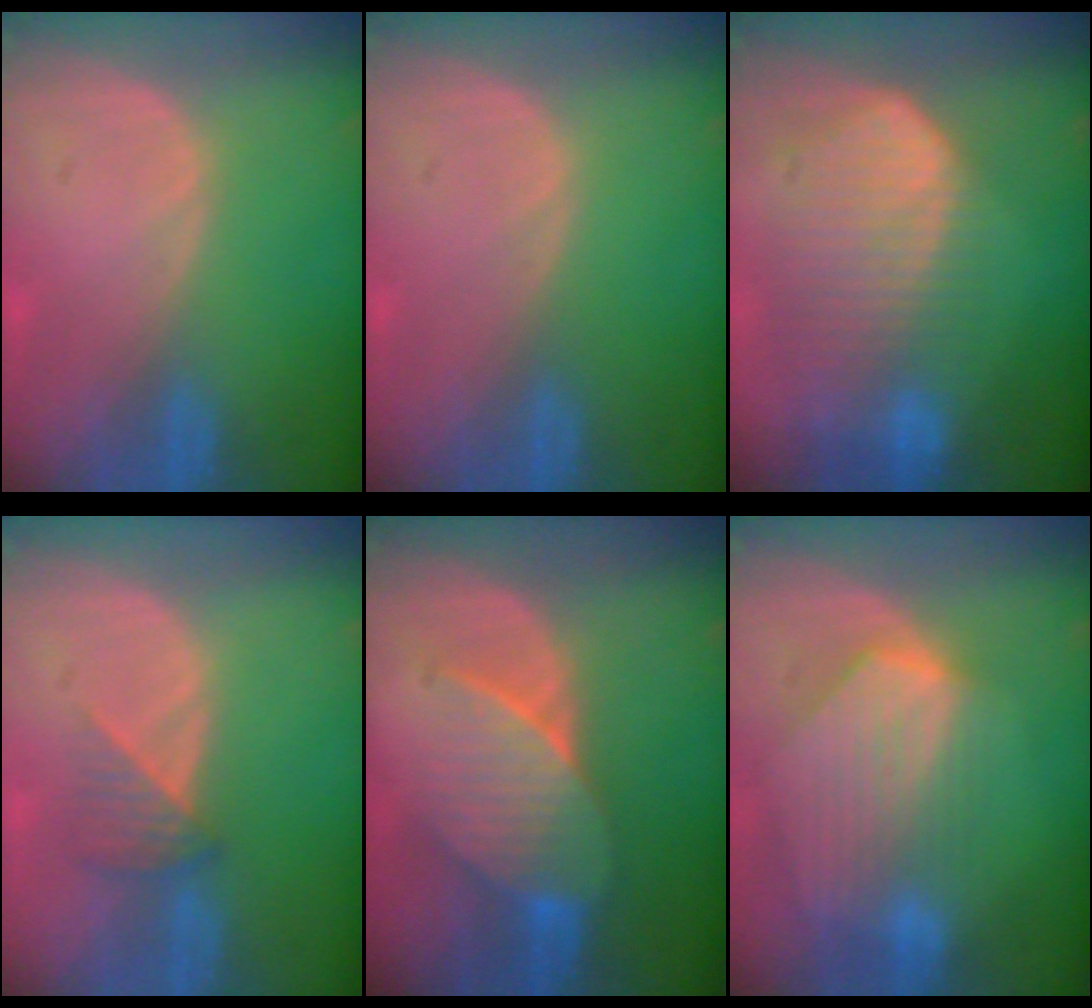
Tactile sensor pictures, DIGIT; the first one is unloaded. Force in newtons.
{"total": 0.0}
{"total": 10.3, "press": 8.8, "slide": 5.2}
{"total": 3.2, "press": 3.0, "slide": 1.1}
{"total": 7.5, "press": 7.4, "slide": 1.4}
{"total": 9.1, "press": 8.0, "slide": 4.2}